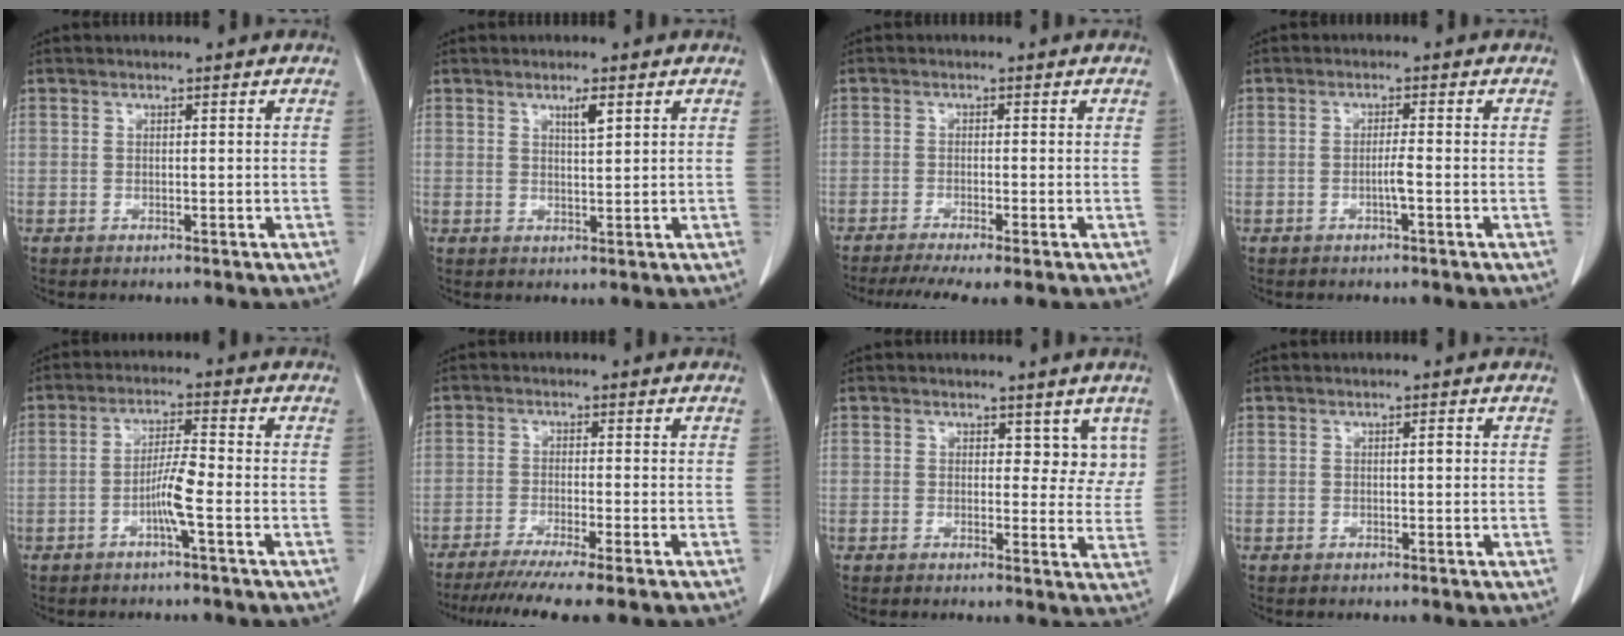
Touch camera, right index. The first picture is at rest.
{"total": 2.4, "force": [1.3, 0.2, 2.0], "torque": [-0.036, -0.004, 0.023]}
{"total": 6.4, "force": [-4.9, 0.1, 4.1], "torque": [-0.062, -0.009, -0.079]}
{"total": 1.9, "force": [-0.6, -0.2, 1.7], "torque": [-0.032, 0.000, -0.012]}
{"total": 4.8, "force": [-1.8, -0.3, 4.5], "torque": [-0.088, 0.003, -0.035]}
{"total": 10.1, "force": [-8.2, -0.7, 5.8], "torque": [-0.073, -0.025, -0.125]}
{"total": 4.5, "force": [2.6, 2.8, 2.3], "torque": [-0.002, -0.005, 0.025]}
{"total": 0.9, "force": [0.1, 0.2, 0.8], "torque": [-0.013, 0.001, 0.001]}